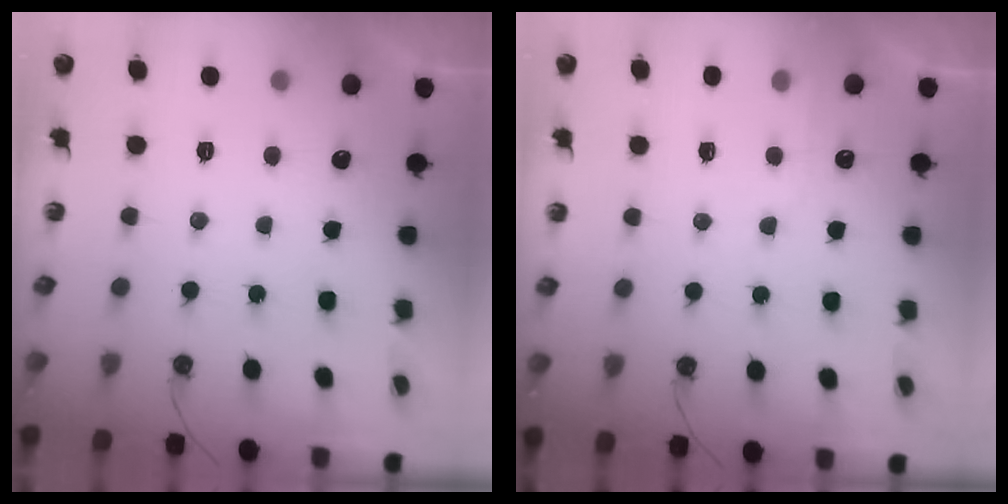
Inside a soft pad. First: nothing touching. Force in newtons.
{"total": 4.8, "press": 4.8, "slide": 0.3}